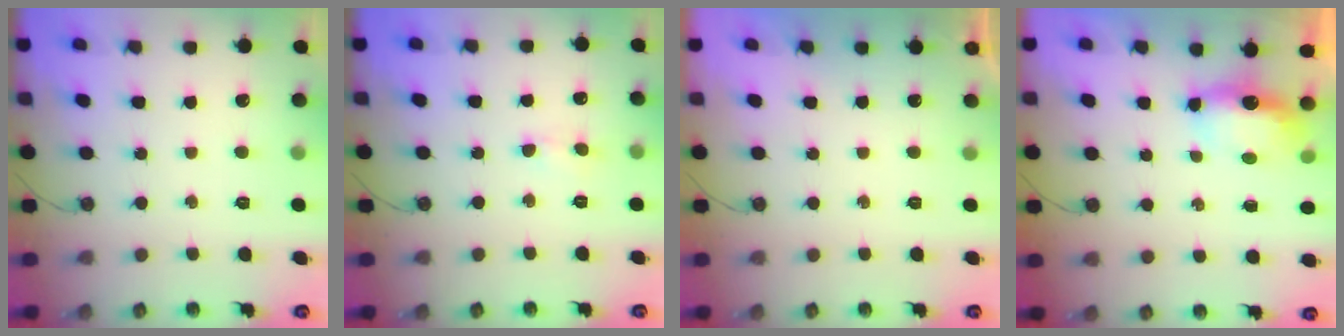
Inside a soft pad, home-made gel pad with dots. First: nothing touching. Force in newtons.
{"total": 4.1, "press": 4.0, "slide": 0.7}
{"total": 0.0}
{"total": 6.1, "press": 6.0, "slide": 0.6}